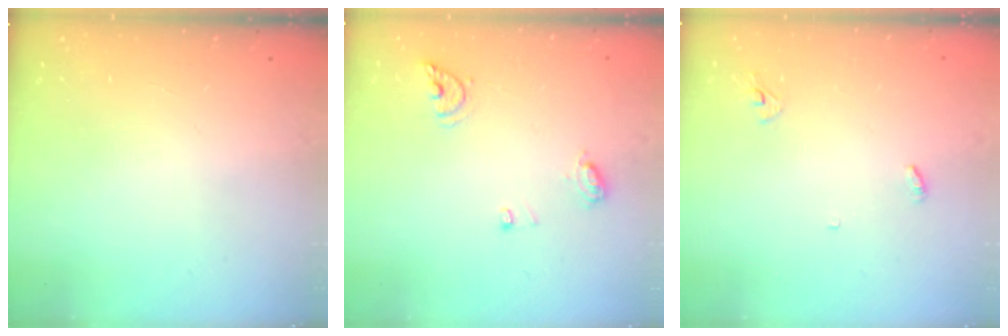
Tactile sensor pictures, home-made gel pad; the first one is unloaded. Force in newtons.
{"total": 7.4, "press": 7.3, "slide": 0.9}
{"total": 3.3, "press": 3.2, "slide": 0.3}